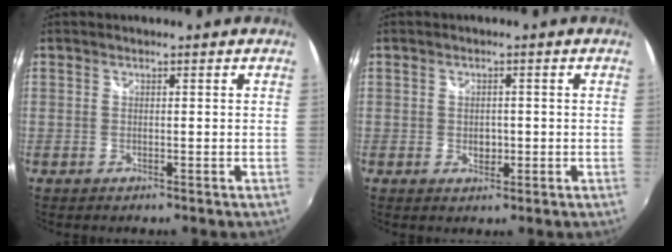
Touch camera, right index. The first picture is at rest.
{"total": 2.3, "force": [-0.4, 1.8, 1.3], "torque": [-0.020, 0.001, -0.006]}